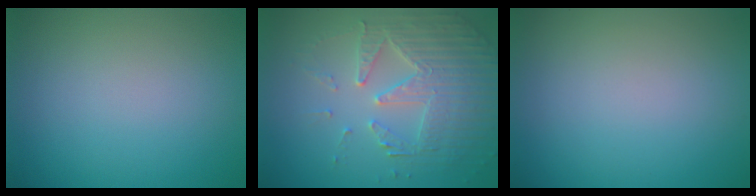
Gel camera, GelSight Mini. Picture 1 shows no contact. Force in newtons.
{"total": 4.9, "press": 4.3, "slide": 2.3}
{"total": 0.0}